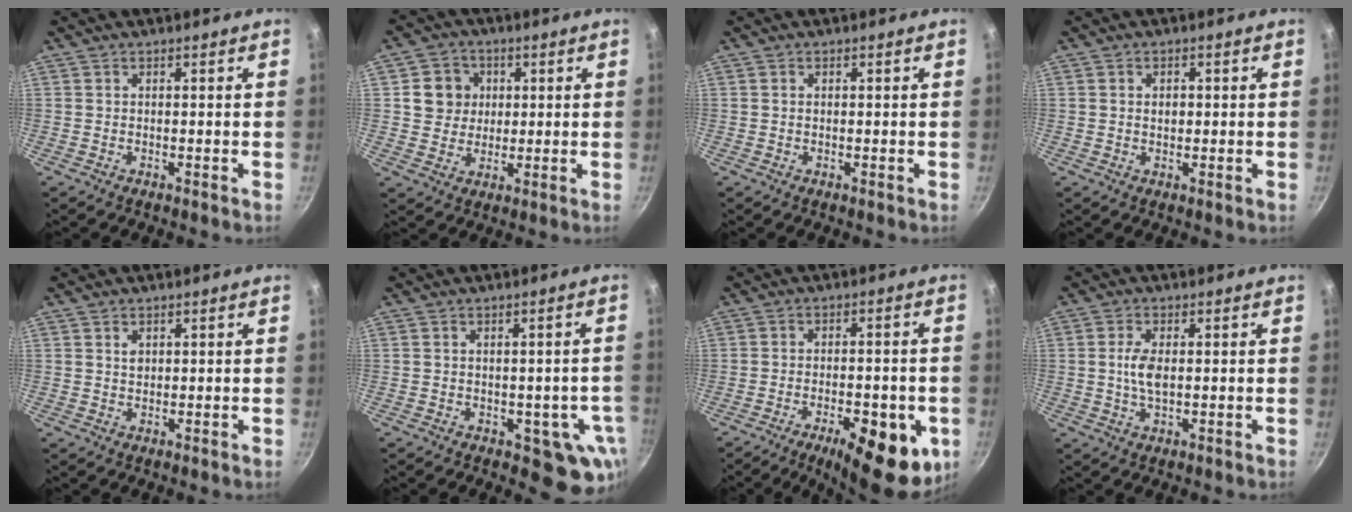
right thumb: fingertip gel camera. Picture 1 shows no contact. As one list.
[{"total": 7.4, "force": [1.6, 6.8, 2.3], "torque": [-0.003, 0.006, 0.022]}, {"total": 0.5, "force": [0.1, 0.4, 0.4], "torque": [-0.006, 0.002, 0.003]}, {"total": 2.1, "force": [0.2, 1.5, 1.4], "torque": [-0.016, 0.002, 0.003]}, {"total": 1.5, "force": [0.6, 1.1, 0.9], "torque": [-0.011, -0.001, 0.010]}, {"total": 8.4, "force": [-2.3, 5.0, 6.4], "torque": [-0.021, 0.009, -0.024]}, {"total": 16.0, "force": [-6.4, 6.3, 13.2], "torque": [-0.144, 0.007, -0.081]}, {"total": 4.6, "force": [0.3, 2.3, 4.0], "torque": [-0.080, 0.001, 0.003]}]